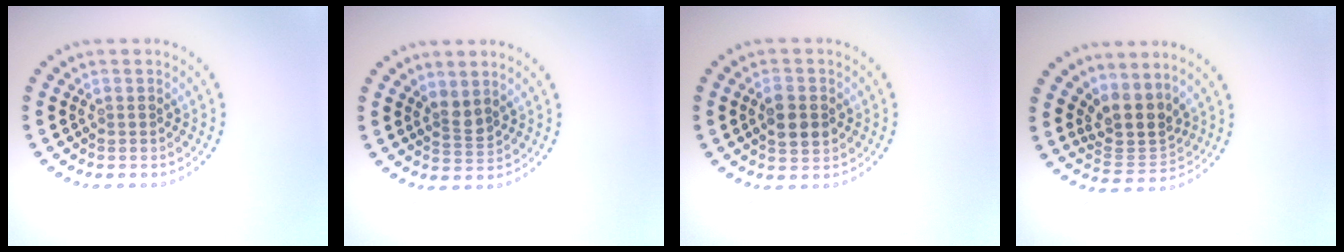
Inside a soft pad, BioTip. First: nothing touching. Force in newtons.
{"total": 1.7, "press": 1.3, "slide": 1.2}
{"total": 3.3, "press": 3.3, "slide": 0.2}
{"total": 3.8, "press": 2.9, "slide": 2.5}